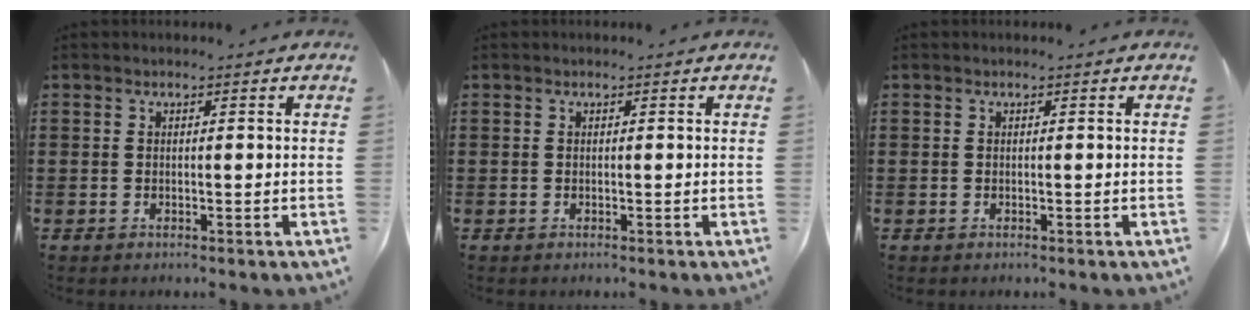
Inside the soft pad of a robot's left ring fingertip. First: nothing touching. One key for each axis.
{"total": 0.0}
{"total": 0.0}